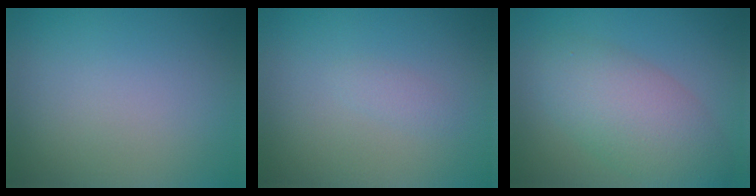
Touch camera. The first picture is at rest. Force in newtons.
{"total": 0.8, "press": 0.8, "slide": 0.1}
{"total": 6.0, "press": 6.0, "slide": 0.2}